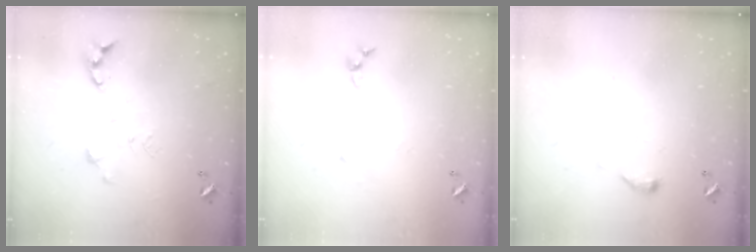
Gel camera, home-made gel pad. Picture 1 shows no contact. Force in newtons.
{"total": 3.0, "press": 2.9, "slide": 0.4}
{"total": 3.6, "press": 3.5, "slide": 0.5}